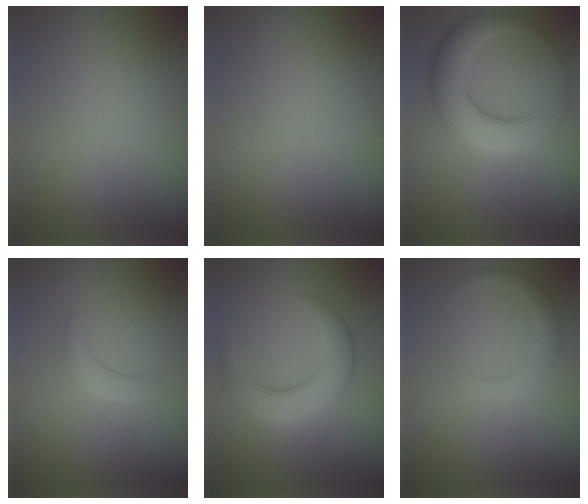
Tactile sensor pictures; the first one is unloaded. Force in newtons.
{"total": 0.0}
{"total": 7.4, "press": 7.4, "slide": 0.3}
{"total": 1.6, "press": 1.6, "slide": 0.2}
{"total": 6.1, "press": 6.1, "slide": 0.1}
{"total": 1.9, "press": 1.9, "slide": 0.1}